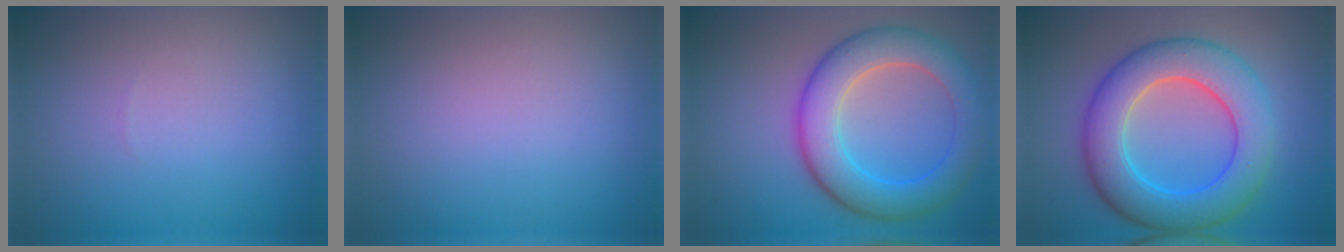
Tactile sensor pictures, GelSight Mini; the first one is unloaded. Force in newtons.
{"total": 0.0}
{"total": 7.3, "press": 7.3, "slide": 0.1}
{"total": 8.6, "press": 8.6, "slide": 0.3}